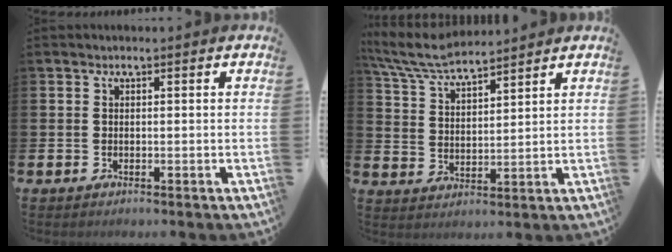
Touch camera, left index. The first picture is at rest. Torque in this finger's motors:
{"motor_torque": [0.93, -1.21, 0.25, 0.08]}